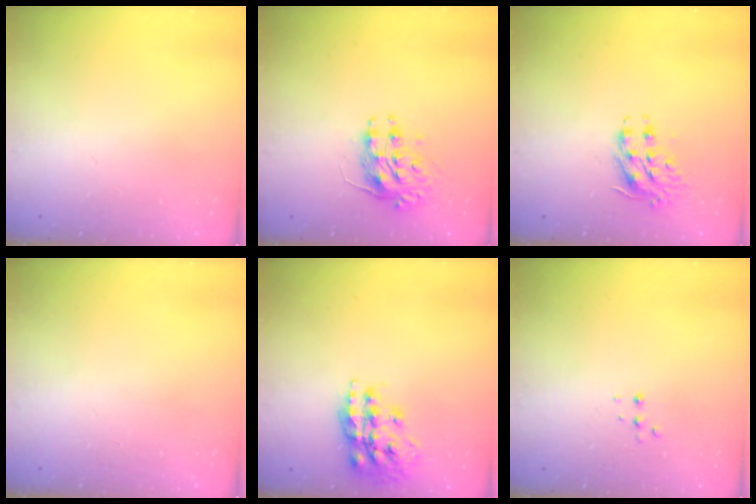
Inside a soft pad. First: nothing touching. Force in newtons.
{"total": 8.2, "press": 8.2, "slide": 0.3}
{"total": 8.7, "press": 8.7, "slide": 0.5}
{"total": 0.0}
{"total": 17.3, "press": 17.2, "slide": 1.7}
{"total": 4.2, "press": 4.1, "slide": 0.9}